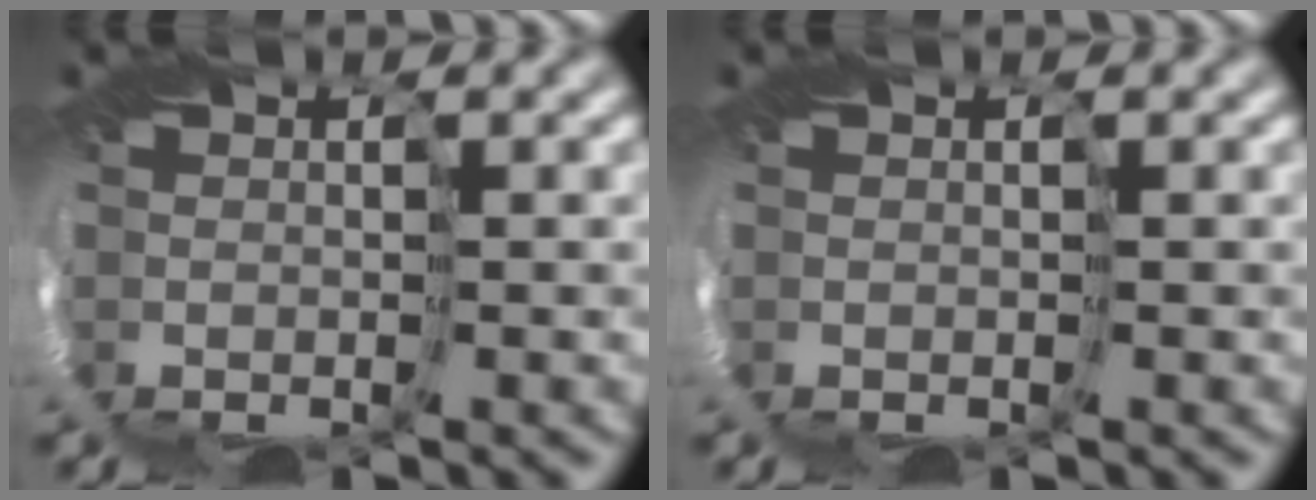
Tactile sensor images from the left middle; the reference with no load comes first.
{"total": 0.0}